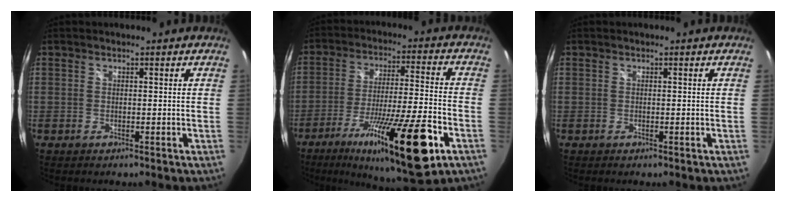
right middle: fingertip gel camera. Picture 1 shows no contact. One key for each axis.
{"total": 21.9, "fx": -11.5, "fy": 3.0, "fz": 18.4, "tx": -0.322, "ty": -0.043, "tz": -0.184}
{"total": 0.0}